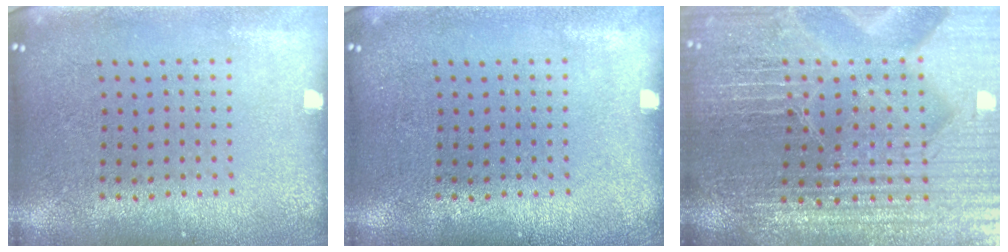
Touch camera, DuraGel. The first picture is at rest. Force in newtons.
{"total": 0.0}
{"total": 5.5, "press": 5.1, "slide": 1.9}